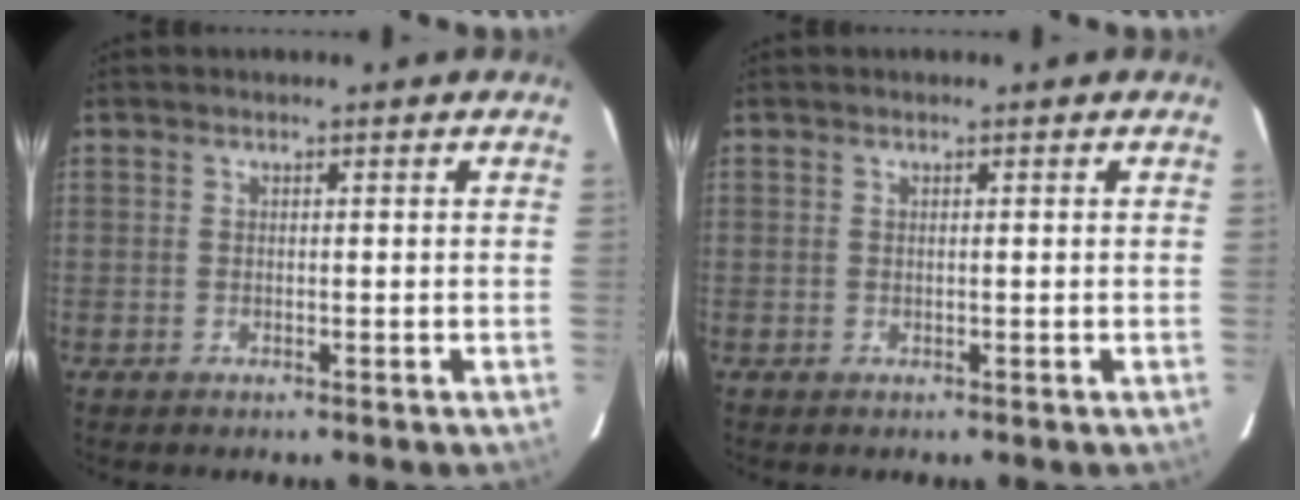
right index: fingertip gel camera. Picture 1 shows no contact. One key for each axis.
{"total": 0.0}